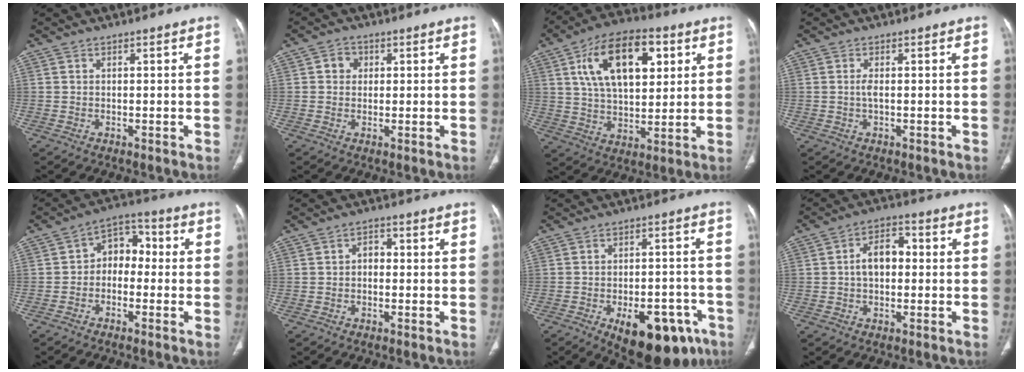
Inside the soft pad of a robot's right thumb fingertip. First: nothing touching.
{"total": 2.9, "force": [0.6, 2.6, 1.2], "torque": [-0.002, 0.003, 0.007]}
{"total": 18.5, "force": [6.5, 9.9, 14.2], "torque": [-0.207, -0.006, 0.110]}
{"total": 1.2, "force": [0.0, 0.3, 1.2], "torque": [-0.028, -0.002, 0.000]}
{"total": 7.4, "force": [-0.8, 5.4, 4.9], "torque": [-0.042, 0.037, -0.032]}
{"total": 2.4, "force": [-0.3, 1.8, 1.5], "torque": [-0.013, 0.011, -0.013]}
{"total": 17.0, "force": [-8.6, 8.3, 12.1], "torque": [-0.110, 0.038, -0.105]}
{"total": 6.8, "force": [0.1, 4.5, 5.2], "torque": [-0.075, 0.024, -0.008]}